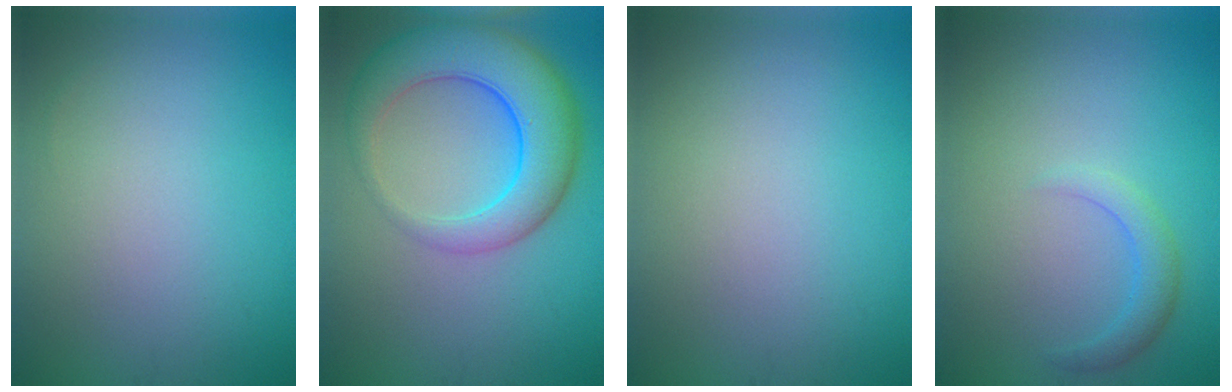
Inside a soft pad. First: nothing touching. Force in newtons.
{"total": 8.2, "press": 8.2, "slide": 0.3}
{"total": 0.0}
{"total": 2.0, "press": 2.0, "slide": 0.1}